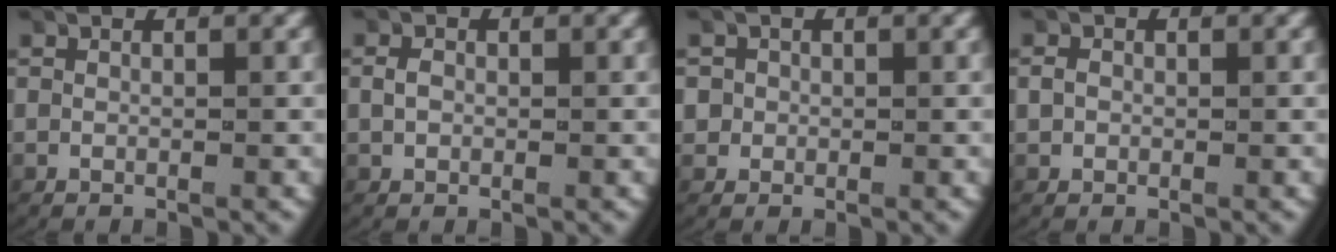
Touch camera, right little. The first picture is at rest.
{"total": 1.1, "force": [-0.1, 0.9, 0.7], "torque": [-0.020, 0.000, 0.000]}
{"total": 2.3, "force": [0.0, 2.3, 0.6], "torque": [-0.024, -0.005, 0.000]}
{"total": 1.0, "force": [0.0, 0.9, 0.5], "torque": [-0.016, 0.001, 0.001]}